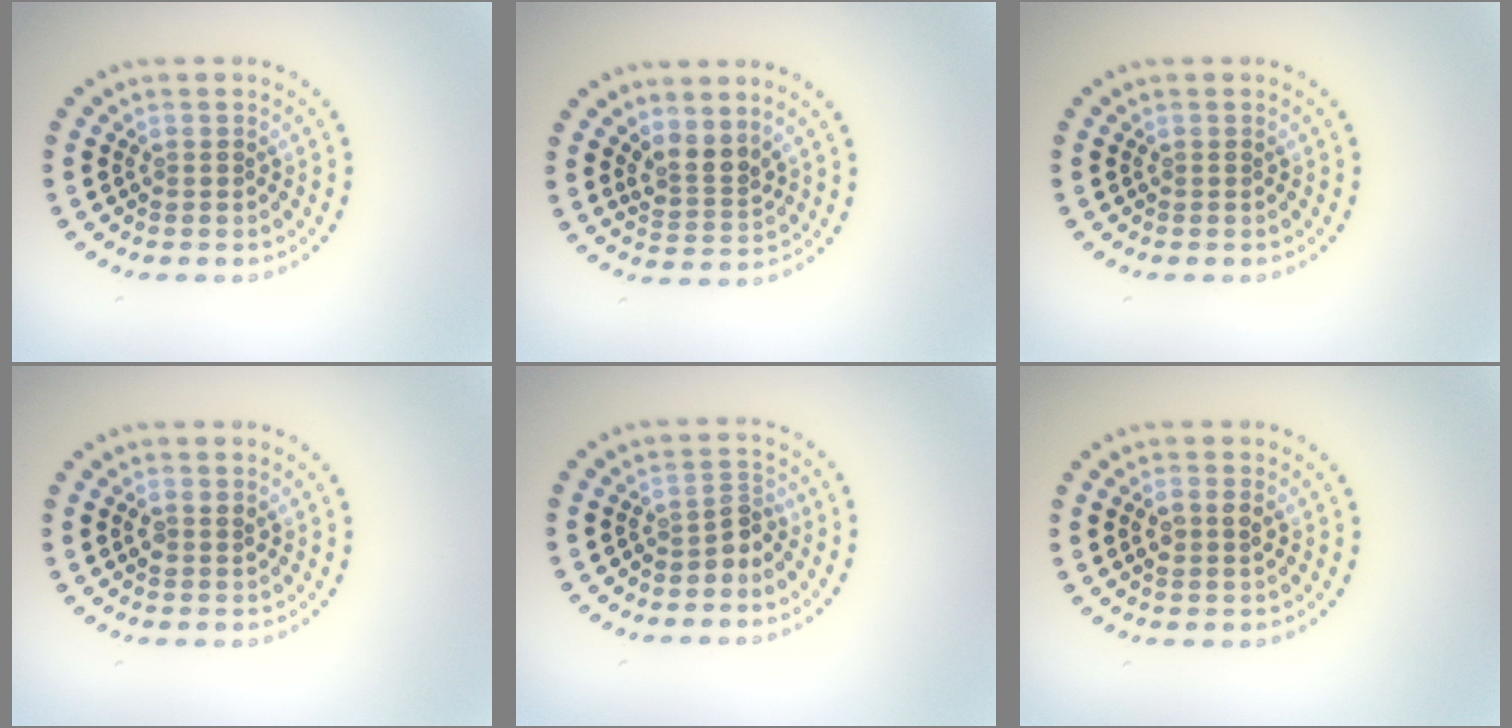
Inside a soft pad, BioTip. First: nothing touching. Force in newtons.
{"total": 2.5, "press": 1.9, "slide": 1.6}
{"total": 0.0}
{"total": 1.1, "press": 1.0, "slide": 0.4}
{"total": 2.0, "press": 1.5, "slide": 1.3}
{"total": 1.7, "press": 1.7, "slide": 0.4}